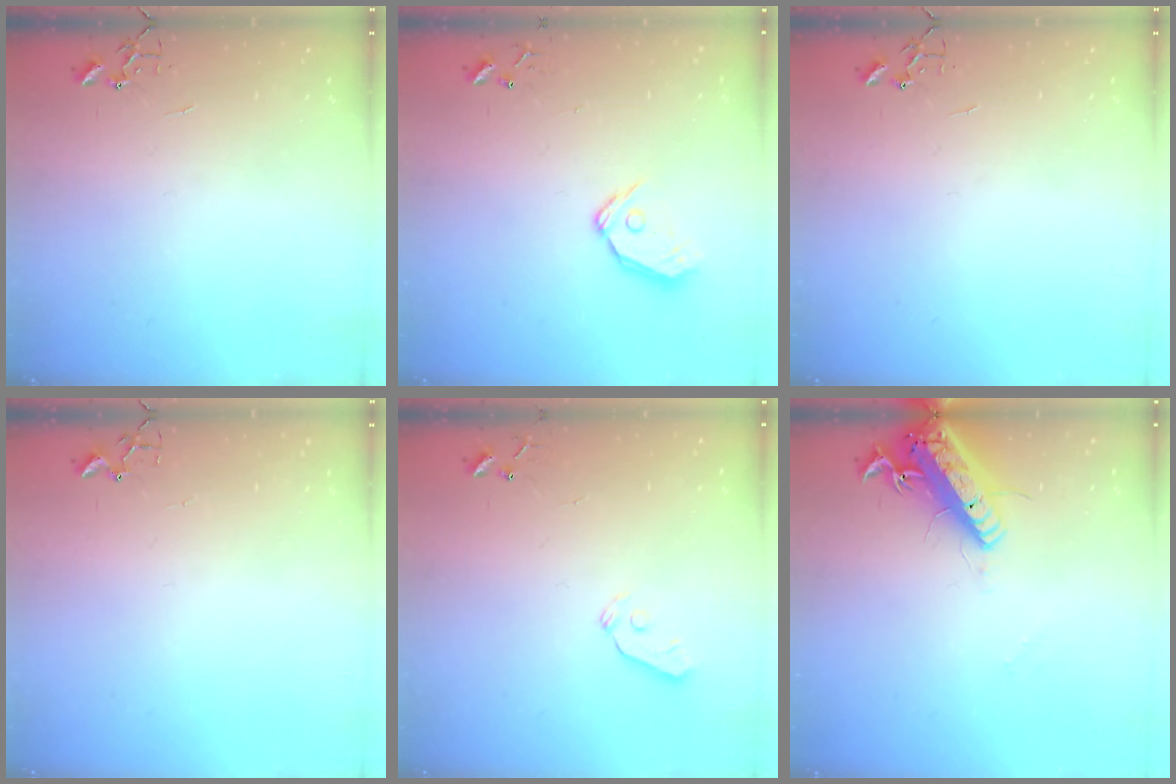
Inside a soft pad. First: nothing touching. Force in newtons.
{"total": 9.3, "press": 9.2, "slide": 1.2}
{"total": 0.0}
{"total": 4.0, "press": 3.9, "slide": 0.4}
{"total": 3.6, "press": 3.5, "slide": 0.7}
{"total": 17.2, "press": 16.8, "slide": 3.6}